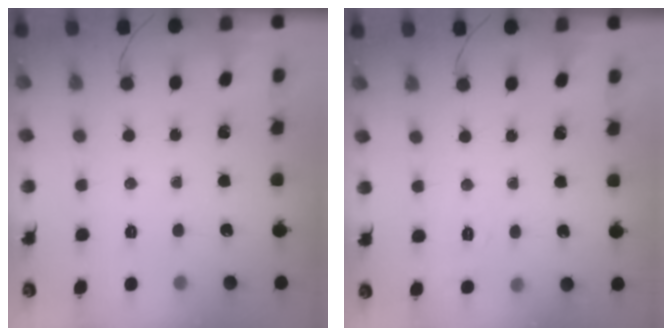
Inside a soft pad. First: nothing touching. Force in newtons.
{"total": 1.8, "press": 0.1, "slide": 1.8}